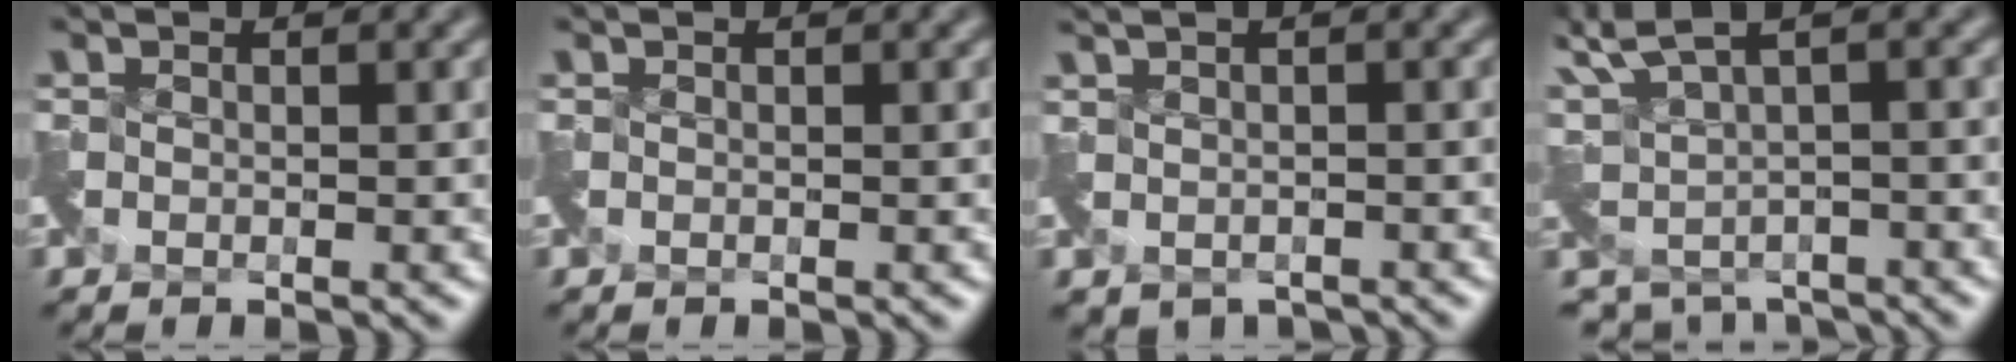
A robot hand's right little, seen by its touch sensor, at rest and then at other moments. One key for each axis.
{"total": 0.0}
{"total": 2.9, "fx": -0.3, "fy": 1.8, "fz": 2.2, "tx": -0.045, "ty": -0.019, "tz": -0.001}
{"total": 4.5, "fx": 1.5, "fy": 2.5, "fz": 3.3, "tx": -0.088, "ty": -0.028, "tz": 0.048}